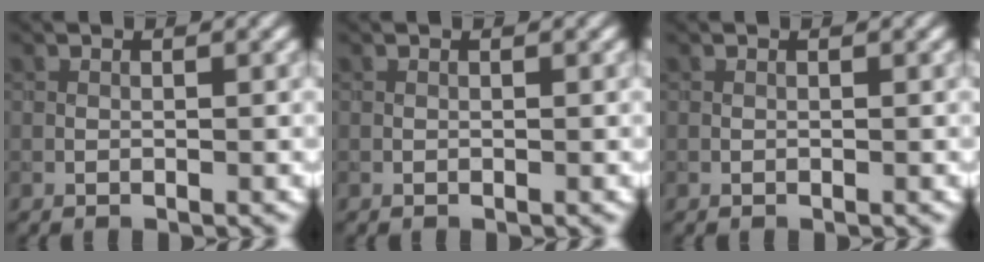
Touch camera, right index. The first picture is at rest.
{"total": 0.0}
{"total": 0.0}